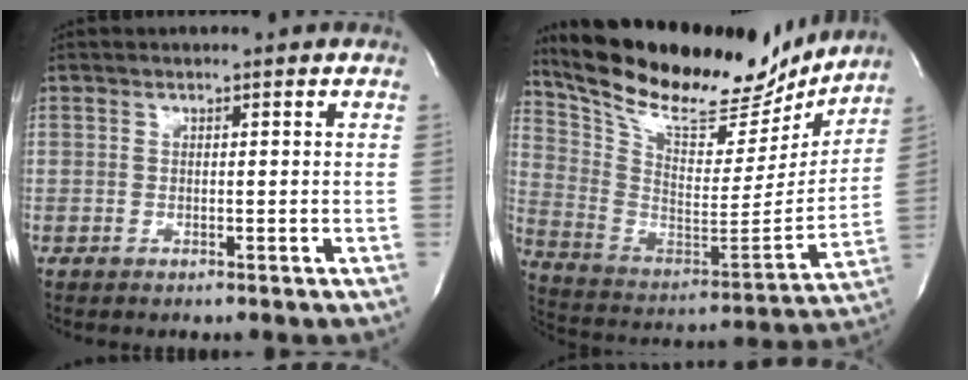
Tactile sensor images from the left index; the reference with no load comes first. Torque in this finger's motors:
{"motor_torque": [0.75, -0.83, 0.51, 0.15]}